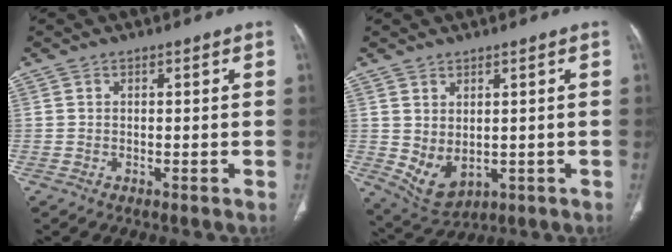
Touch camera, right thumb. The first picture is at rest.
{"total": 6.7, "force": [-0.1, 4.2, 5.3], "torque": [-0.087, -0.007, 0.024]}